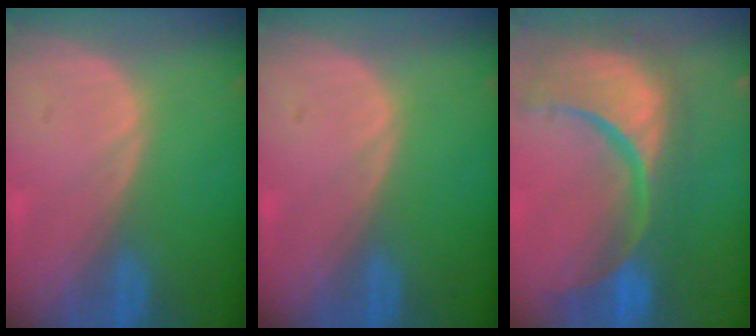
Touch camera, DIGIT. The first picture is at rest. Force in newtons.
{"total": 0.0}
{"total": 15.4, "press": 12.2, "slide": 9.5}